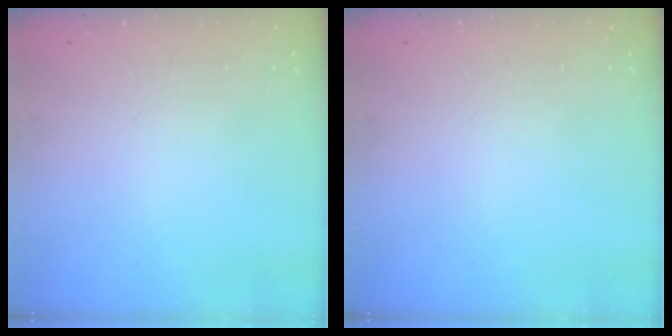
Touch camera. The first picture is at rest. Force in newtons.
{"total": 0.0}